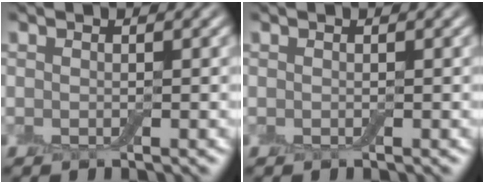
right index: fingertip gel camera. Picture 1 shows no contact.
{"total": 0.0}